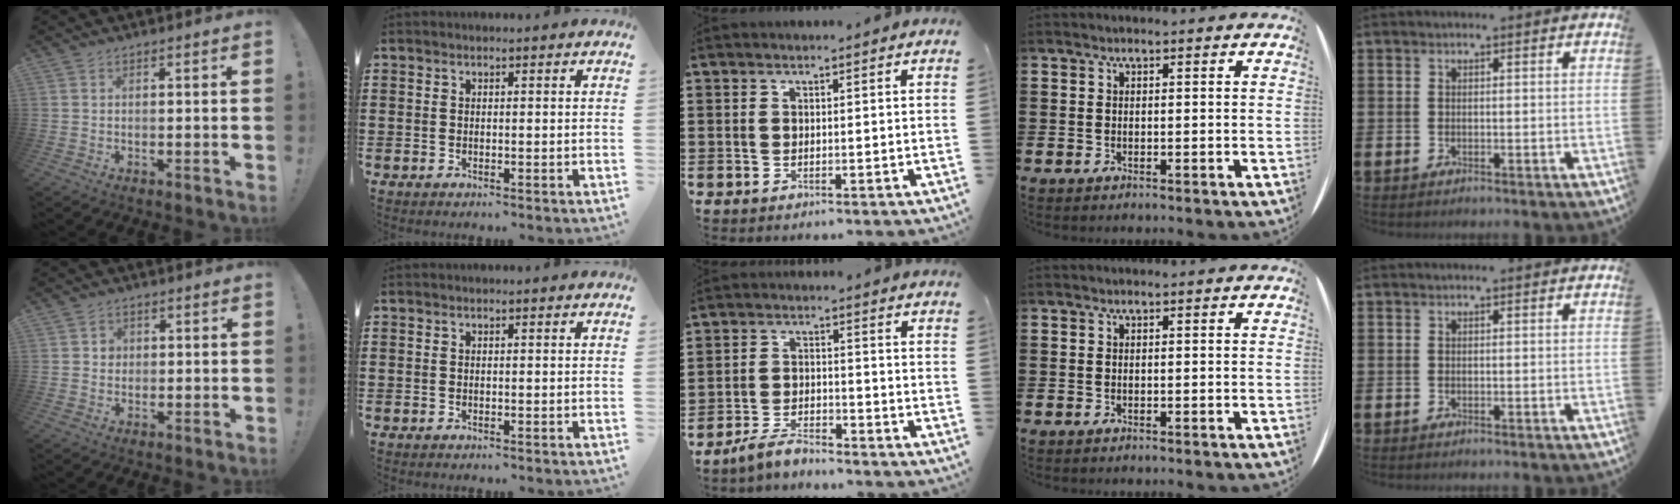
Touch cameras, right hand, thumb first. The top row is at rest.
{"thumb": {"total": 2.3, "force": [0.3, 2.2, 0.7], "torque": [-0.005, -0.001, 0.003]}, "middle": {"total": 4.0, "force": [-3.8, 0.6, 1.2], "torque": [-0.034, 0.004, -0.079]}}